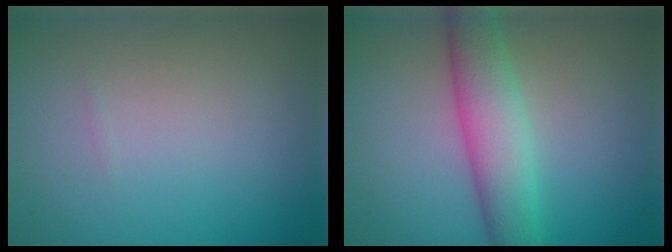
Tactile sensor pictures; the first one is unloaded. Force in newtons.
{"total": 5.4, "press": 5.4, "slide": 0.4}